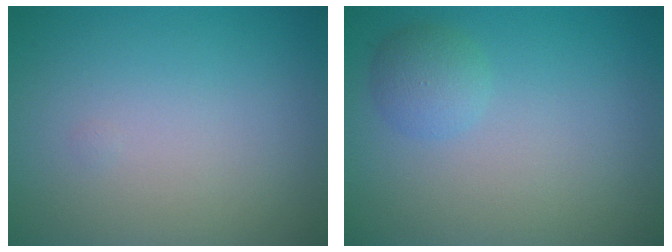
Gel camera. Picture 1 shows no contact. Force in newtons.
{"total": 1.8, "press": 1.8, "slide": 0.1}